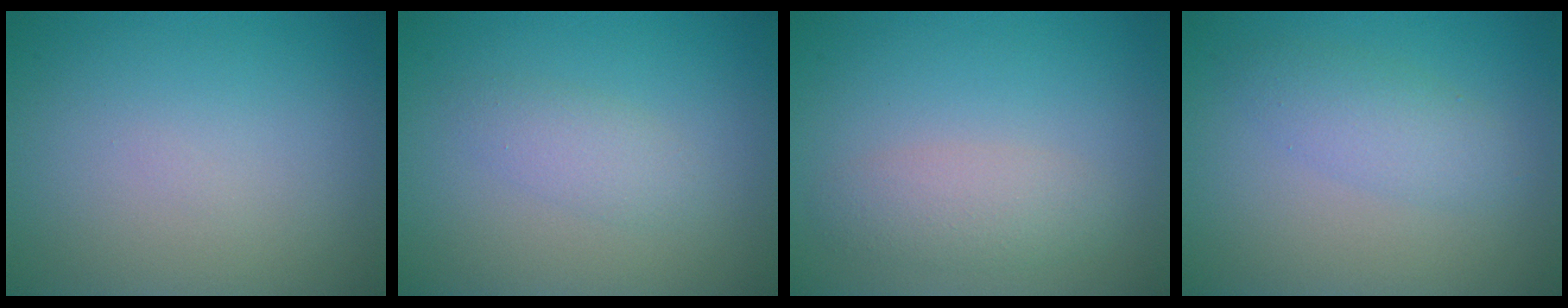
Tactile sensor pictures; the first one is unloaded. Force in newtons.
{"total": 1.8, "press": 1.8, "slide": 0.0}
{"total": 2.4, "press": 2.4, "slide": 0.2}
{"total": 2.5, "press": 2.5, "slide": 0.1}